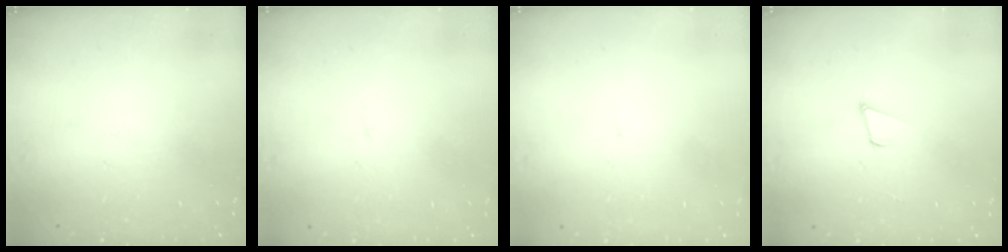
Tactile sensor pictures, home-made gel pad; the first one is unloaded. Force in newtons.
{"total": 3.0, "press": 3.0, "slide": 0.2}
{"total": 3.0, "press": 3.0, "slide": 0.2}
{"total": 4.8, "press": 3.9, "slide": 2.7}